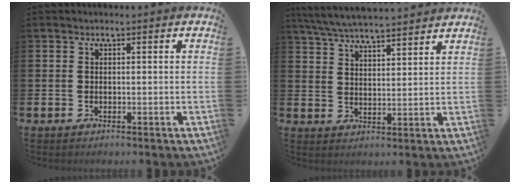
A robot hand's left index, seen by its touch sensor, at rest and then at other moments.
{"total": 6.1, "force": [6.0, 0.2, 1.2], "torque": [-0.047, -0.029, 0.108]}